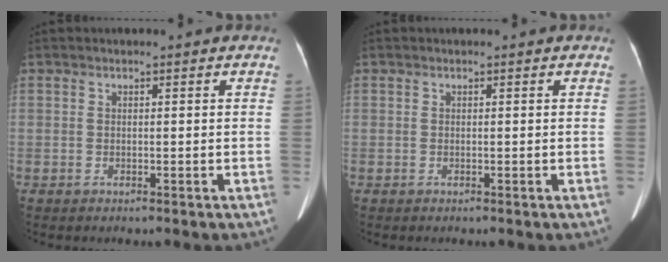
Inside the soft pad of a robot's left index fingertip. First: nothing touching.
{"total": 0.0}